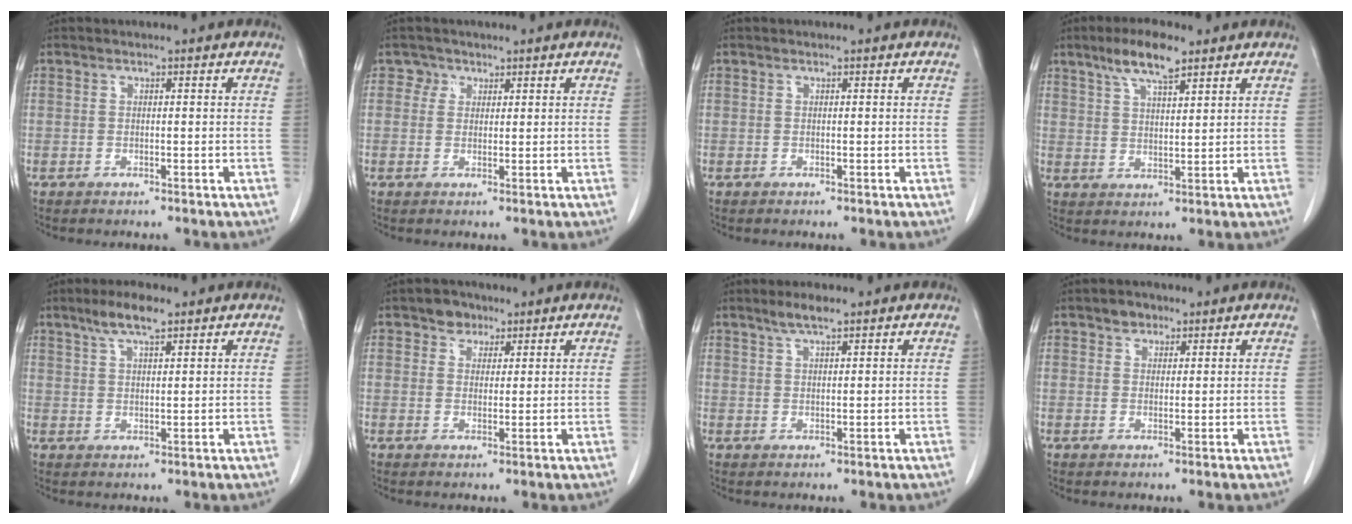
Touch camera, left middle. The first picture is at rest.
{"total": 1.6, "force": [1.0, 1.3, -0.1], "torque": [0.012, -0.001, 0.010]}
{"total": 0.0}
{"total": 7.3, "force": [5.0, 1.6, 5.0], "torque": [-0.101, 0.008, 0.092]}
{"total": 5.3, "force": [3.7, 1.0, 3.6], "torque": [-0.076, 0.007, 0.068]}
{"total": 3.2, "force": [2.1, 2.2, 0.8], "torque": [-0.012, 0.005, 0.032]}
{"total": 3.2, "force": [2.4, 0.4, 2.0], "torque": [-0.046, 0.003, 0.047]}
{"total": 2.2, "force": [1.5, 1.5, 0.6], "torque": [-0.011, 0.003, 0.023]}